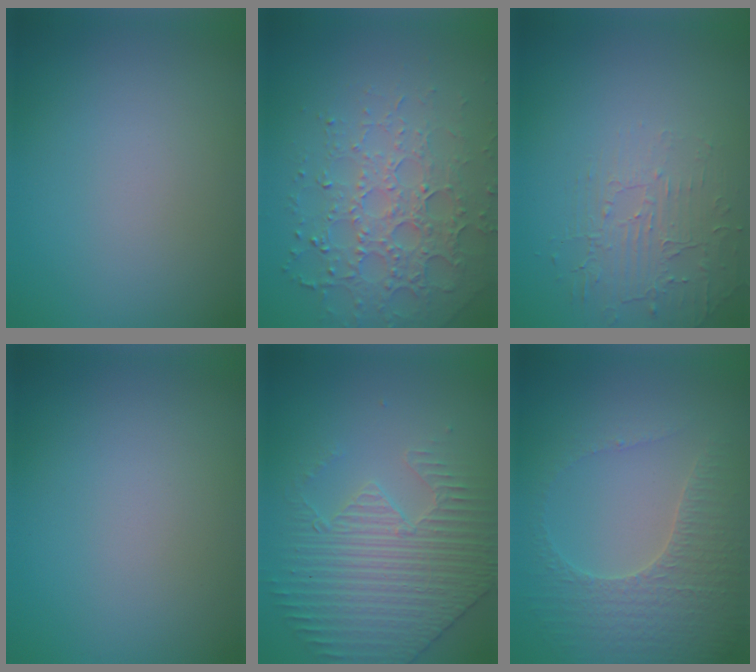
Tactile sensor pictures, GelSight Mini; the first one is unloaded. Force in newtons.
{"total": 4.9, "press": 4.2, "slide": 2.4}
{"total": 1.9, "press": 1.0, "slide": 1.6}
{"total": 0.0}
{"total": 4.2, "press": 4.0, "slide": 1.2}
{"total": 3.3, "press": 3.1, "slide": 1.0}